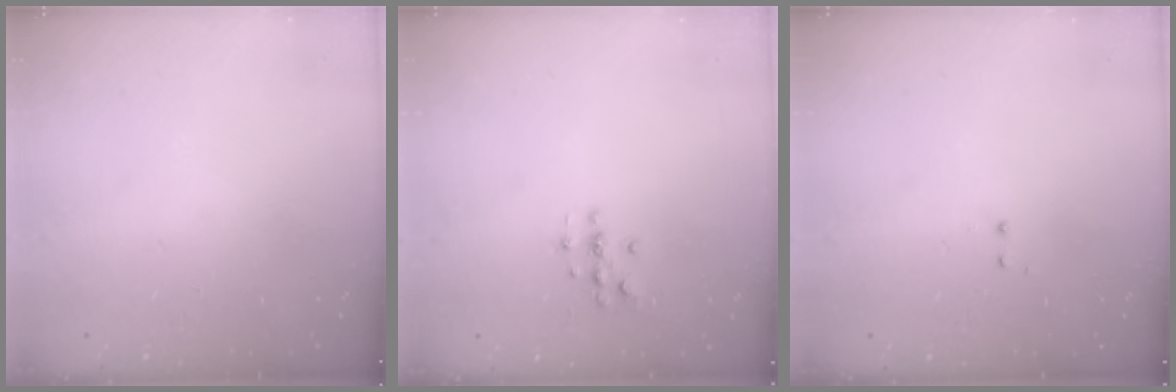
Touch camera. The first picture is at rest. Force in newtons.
{"total": 2.0, "press": 2.0, "slide": 0.2}
{"total": 0.5, "press": 0.5, "slide": 0.3}